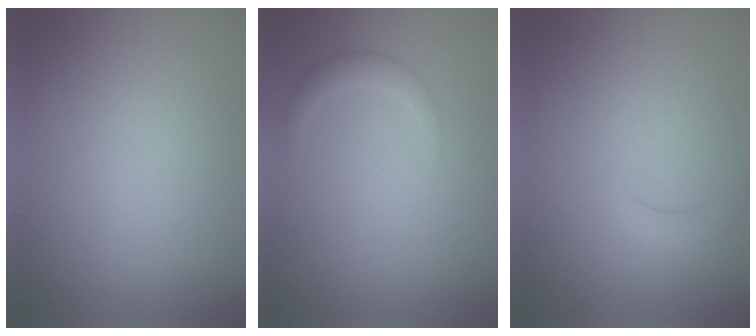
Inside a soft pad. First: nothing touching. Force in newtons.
{"total": 1.6, "press": 1.6, "slide": 0.1}
{"total": 1.5, "press": 1.5, "slide": 0.2}